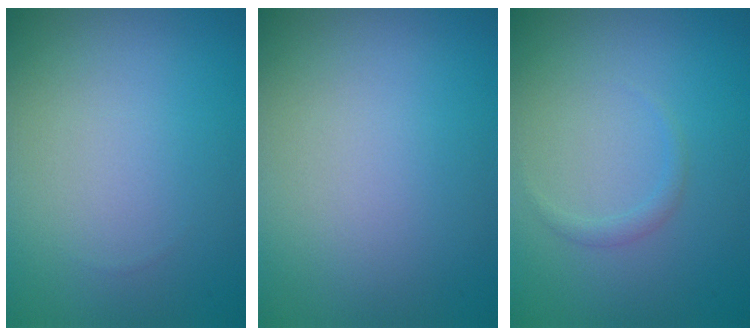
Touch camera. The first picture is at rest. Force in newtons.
{"total": 0.0}
{"total": 0.8, "press": 0.8, "slide": 0.1}